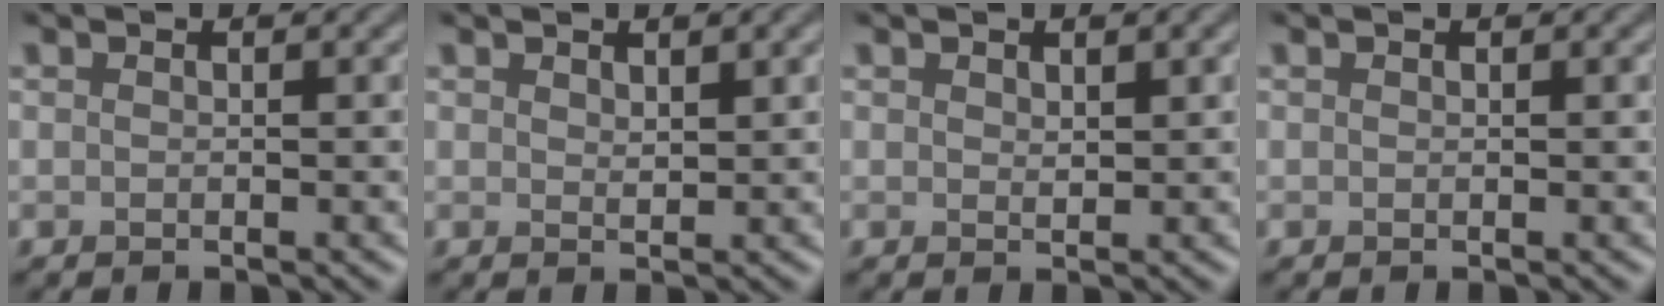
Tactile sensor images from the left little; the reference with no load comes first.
{"total": 1.4, "force": [1.0, 0.5, 0.8], "torque": [-0.016, -0.003, 0.020]}
{"total": 1.2, "force": [0.7, 0.5, 0.8], "torque": [-0.015, -0.003, 0.014]}
{"total": 0.0}